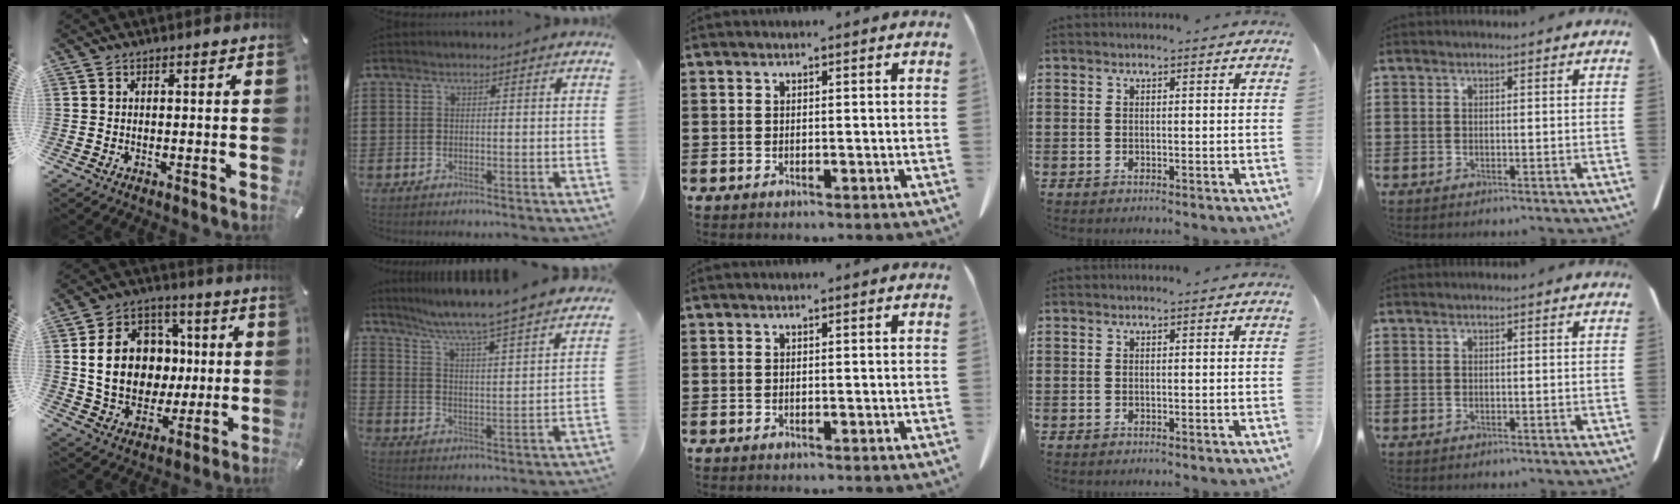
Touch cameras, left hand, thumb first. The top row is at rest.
{"thumb": {"total": 16.6, "force": [1.2, 14.1, 8.7], "torque": [-0.158, 0.010, 0.032]}, "index": {"total": 5.0, "force": [4.5, -1.0, 2.1], "torque": [-0.062, -0.050, 0.064]}}